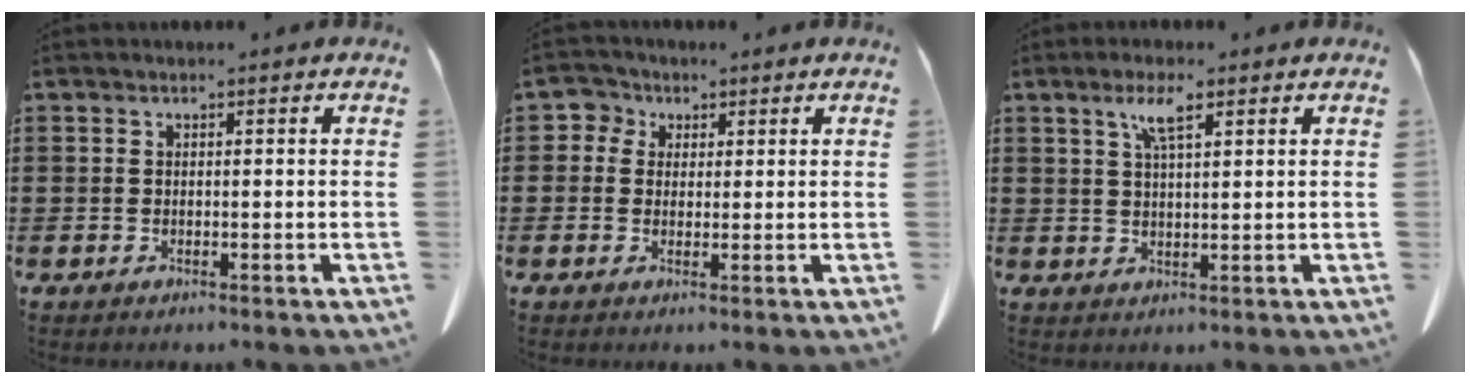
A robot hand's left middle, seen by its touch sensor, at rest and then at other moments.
{"total": 2.8, "force": [1.0, 2.6, 0.4], "torque": [-0.024, 0.007, 0.015]}
{"total": 4.6, "force": [2.6, 0.9, 3.6], "torque": [-0.079, 0.007, 0.044]}